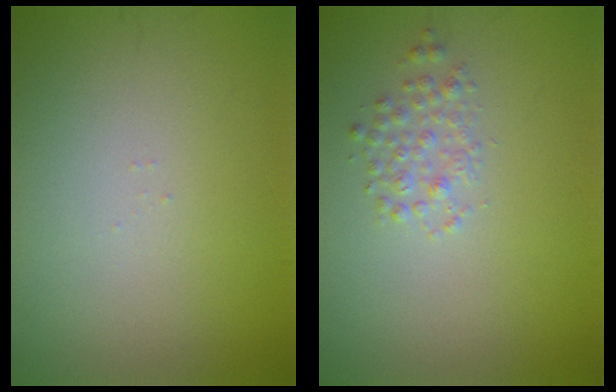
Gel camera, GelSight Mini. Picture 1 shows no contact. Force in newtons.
{"total": 1.6, "press": 1.6, "slide": 0.0}